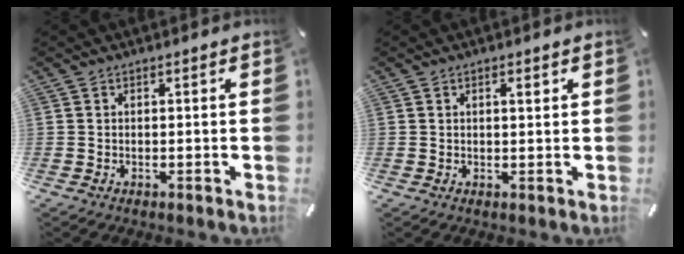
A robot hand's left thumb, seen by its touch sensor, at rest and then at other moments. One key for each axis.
{"total": 1.5, "fx": 0.6, "fy": 0.5, "fz": 1.3, "tx": -0.018, "ty": 0.000, "tz": 0.007}